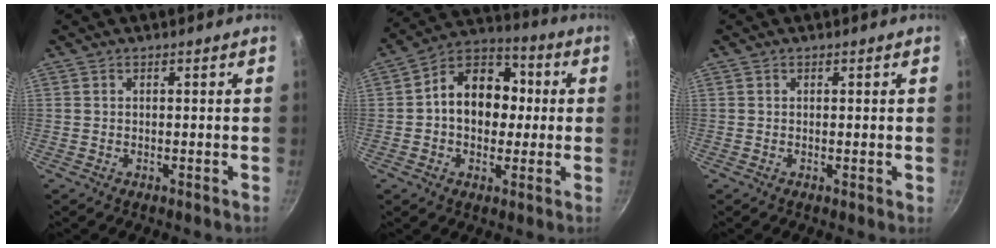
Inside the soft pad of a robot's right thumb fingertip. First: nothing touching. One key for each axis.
{"total": 13.9, "fx": 0.6, "fy": 10.8, "fz": 8.8, "tx": -0.087, "ty": 0.030, "tz": -0.010}
{"total": 0.6, "fx": 0.0, "fy": 0.1, "fz": 0.5, "tx": -0.009, "ty": -0.002, "tz": -0.001}